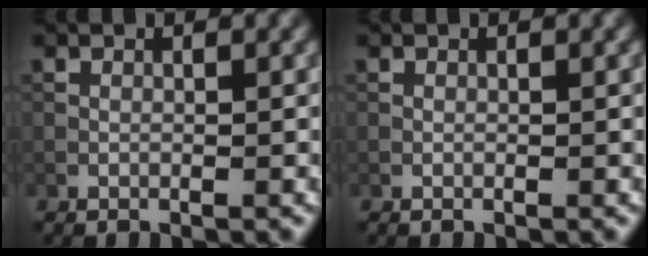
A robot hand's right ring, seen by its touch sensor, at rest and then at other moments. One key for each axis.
{"total": 0.0}